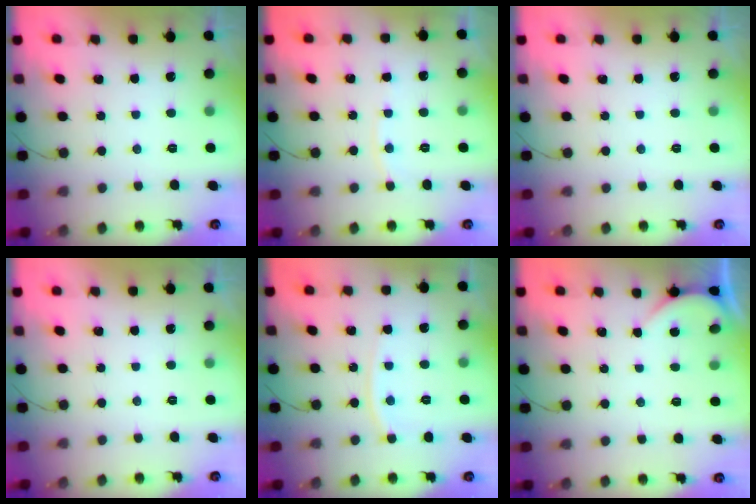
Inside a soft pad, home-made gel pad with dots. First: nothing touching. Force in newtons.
{"total": 3.0, "press": 2.9, "slide": 0.4}
{"total": 0.0}
{"total": 0.0}
{"total": 6.1, "press": 6.0, "slide": 0.8}
{"total": 0.6, "press": 0.6, "slide": 0.1}